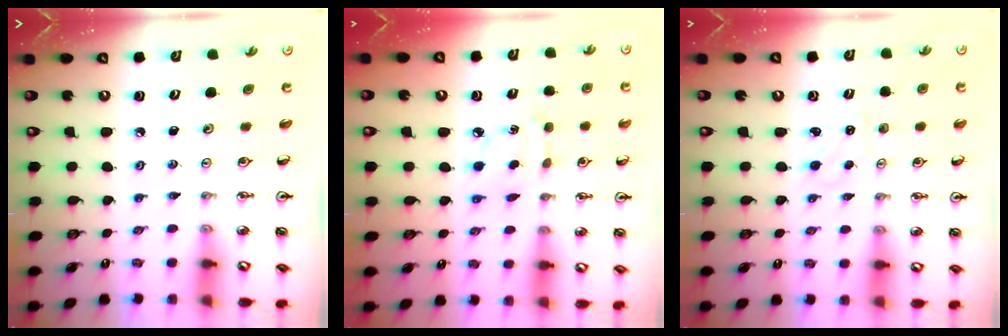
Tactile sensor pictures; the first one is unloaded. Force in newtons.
{"total": 2.8, "press": 2.8, "slide": 0.4}
{"total": 0.0}